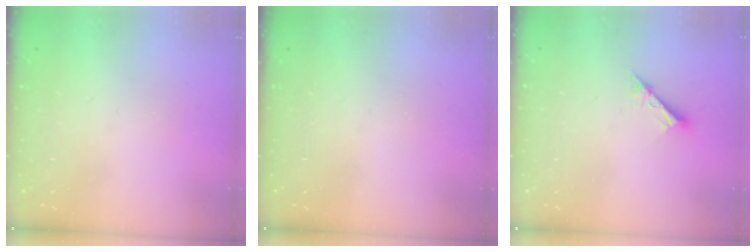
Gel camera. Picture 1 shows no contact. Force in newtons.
{"total": 0.0}
{"total": 2.6, "press": 2.6, "slide": 0.2}